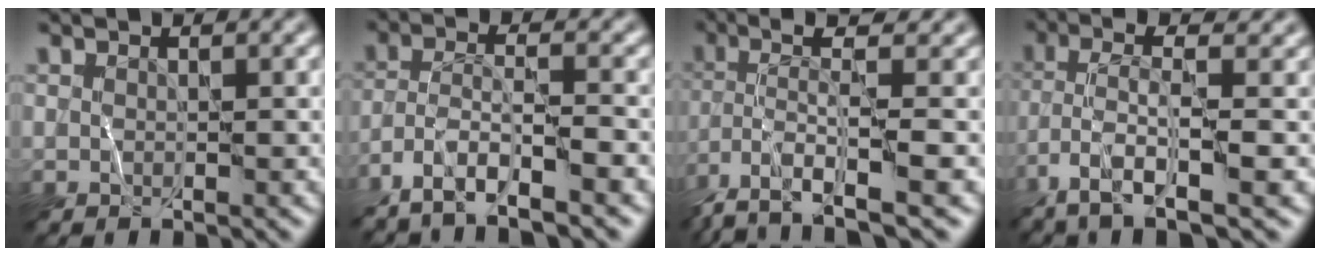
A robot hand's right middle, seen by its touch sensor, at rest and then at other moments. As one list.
[{"total": 6.6, "force": [-4.7, 1.2, 4.4], "torque": [-0.078, 0.004, -0.090]}, {"total": 7.0, "force": [-3.3, 1.3, 6.1], "torque": [-0.116, 0.008, -0.067]}, {"total": 7.1, "force": [-2.6, 1.6, 6.4], "torque": [-0.130, 0.014, -0.054]}]